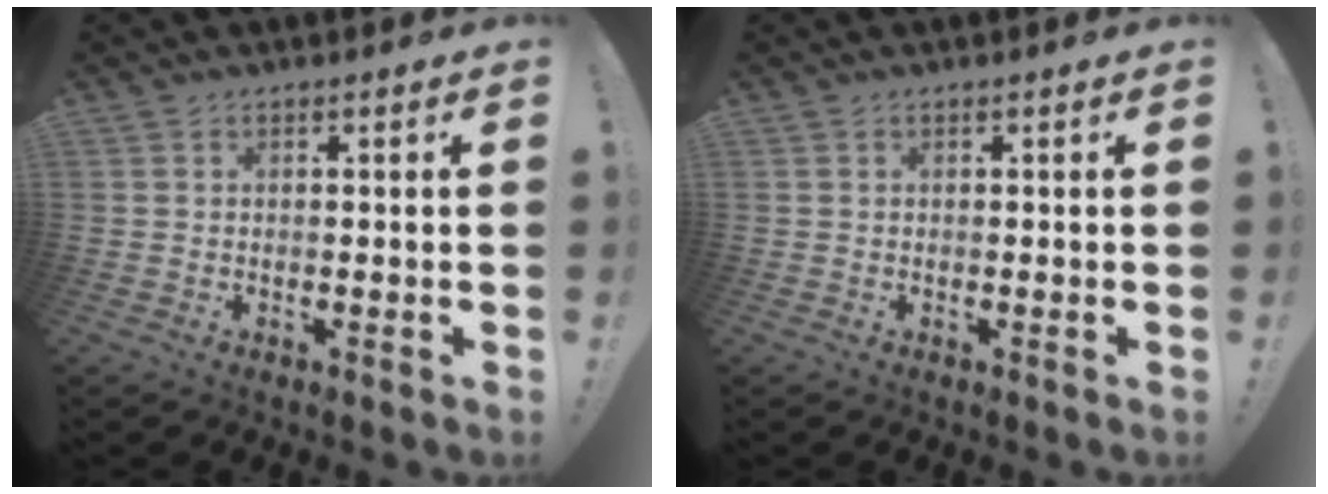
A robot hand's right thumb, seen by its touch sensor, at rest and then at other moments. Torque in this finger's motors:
{"motor_torque": [0.00, 0.00, 0.01, -0.01, 0.00]}